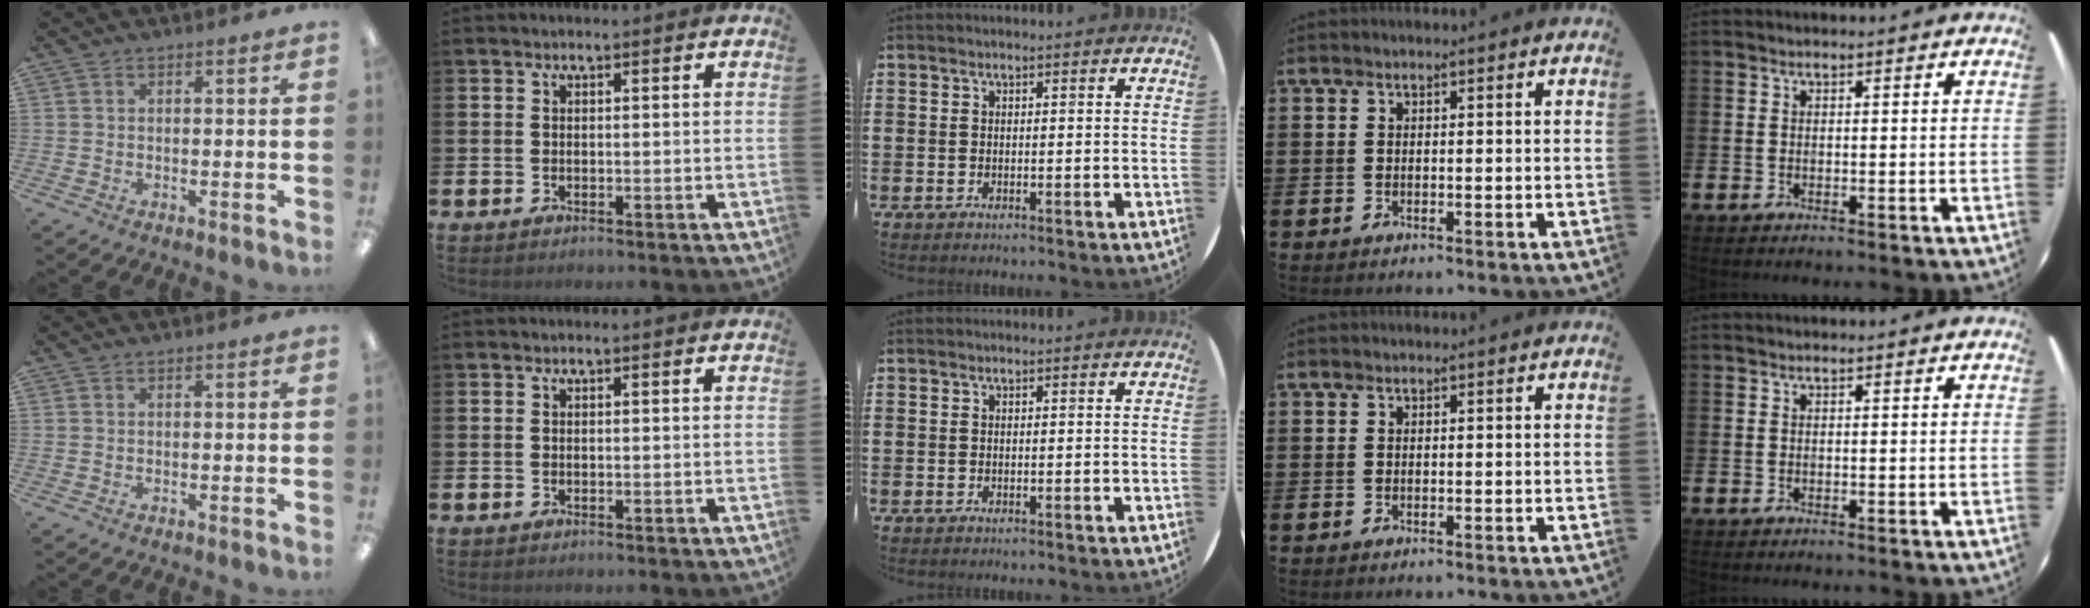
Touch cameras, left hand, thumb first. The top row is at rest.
{}